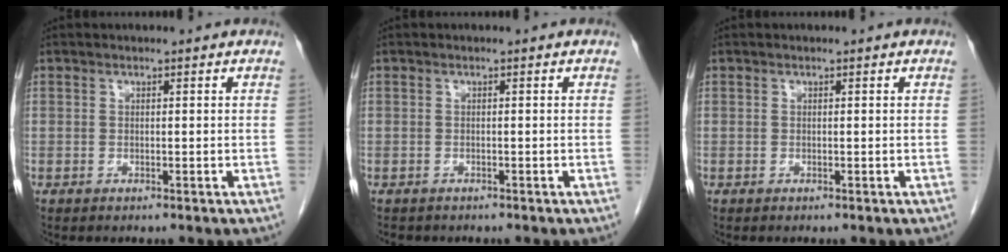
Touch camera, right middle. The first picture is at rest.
{"total": 1.3, "force": [-1.1, 0.6, 0.2], "torque": [-0.015, -0.003, -0.015]}
{"total": 0.0}